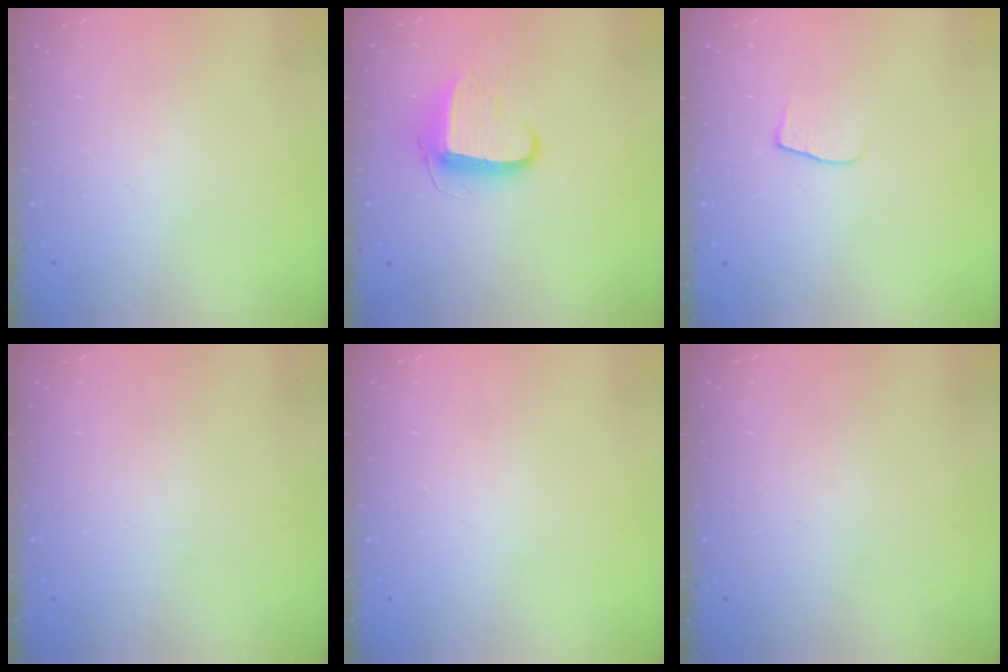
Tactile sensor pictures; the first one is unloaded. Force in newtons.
{"total": 9.5, "press": 9.5, "slide": 0.2}
{"total": 6.6, "press": 6.6, "slide": 0.5}
{"total": 0.0}
{"total": 0.0}
{"total": 0.0}